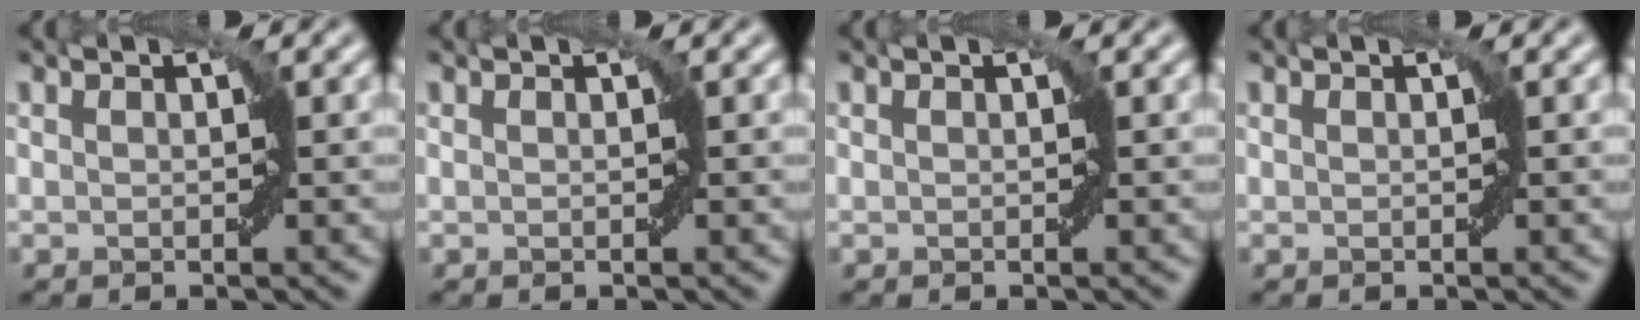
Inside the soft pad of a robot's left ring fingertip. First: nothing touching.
{"total": 0.0}
{"total": 0.0}
{"total": 0.0}